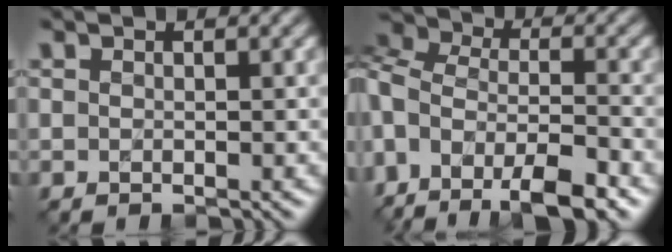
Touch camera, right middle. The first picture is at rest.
{"total": 11.5, "force": [-5.8, 5.9, 8.0], "torque": [-0.162, 0.003, -0.106]}